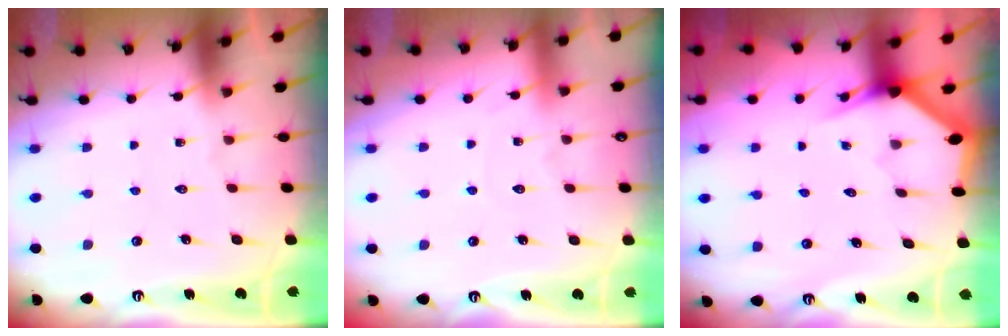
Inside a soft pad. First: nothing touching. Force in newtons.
{"total": 2.7, "press": 2.7, "slide": 0.3}
{"total": 3.1, "press": 3.1, "slide": 0.2}